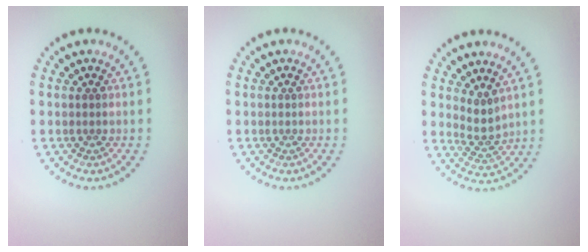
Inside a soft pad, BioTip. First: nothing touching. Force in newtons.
{"total": 0.0}
{"total": 2.1, "press": 1.6, "slide": 1.4}